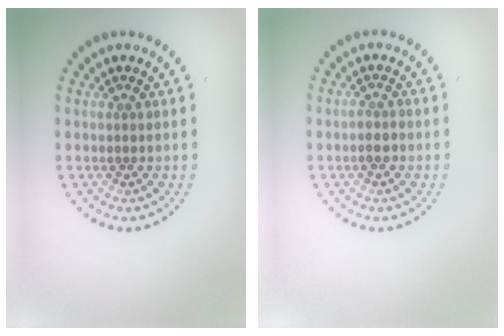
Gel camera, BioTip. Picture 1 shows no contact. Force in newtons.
{"total": 1.3, "press": 1.1, "slide": 0.6}